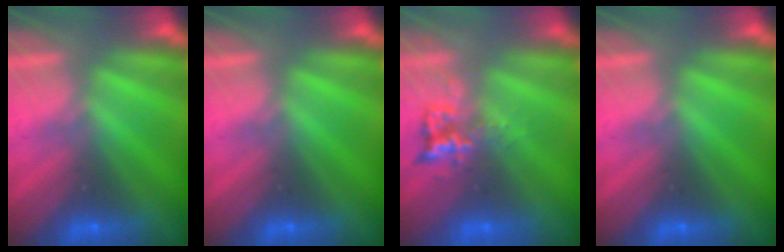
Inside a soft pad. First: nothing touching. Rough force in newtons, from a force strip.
{"total": 0.0}
{"total": 2.4}
{"total": 0.0}